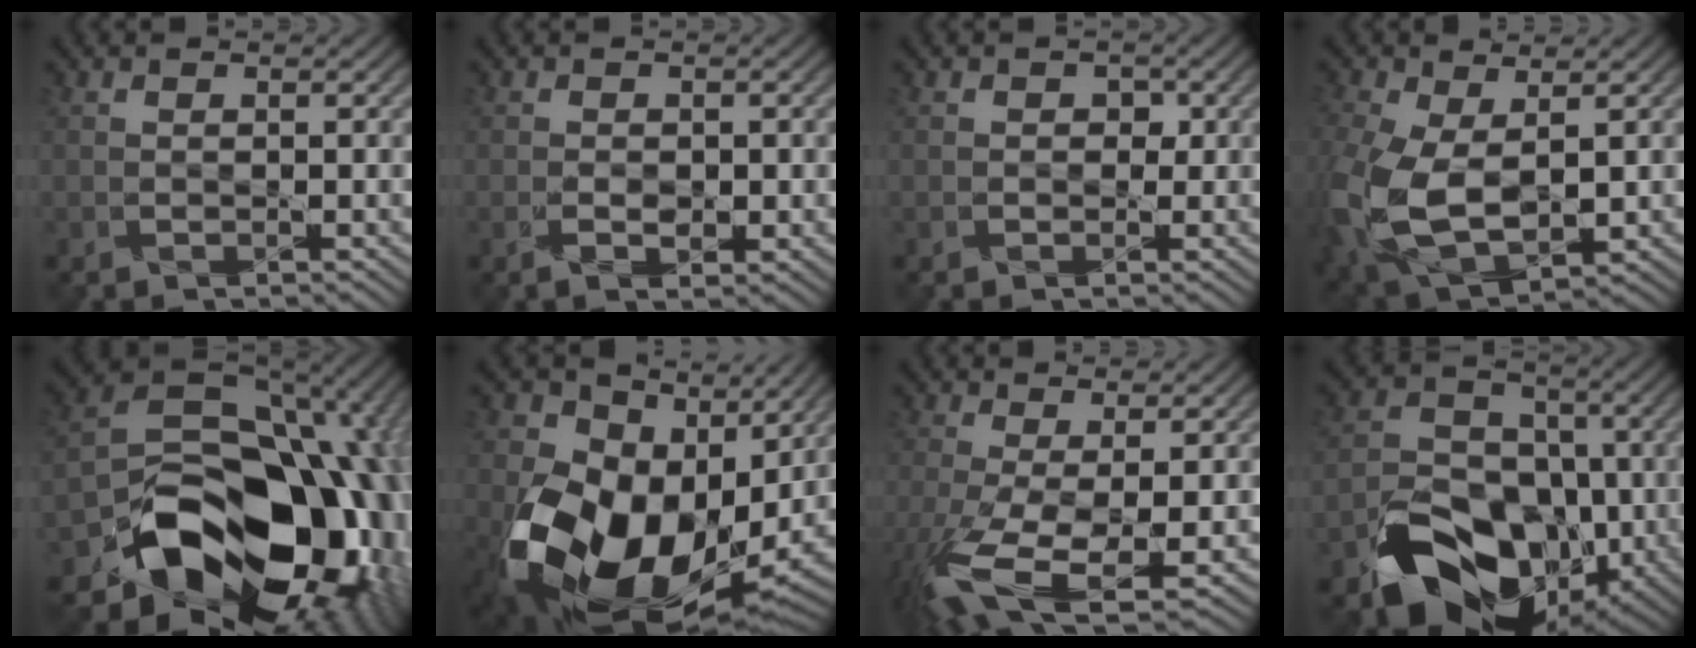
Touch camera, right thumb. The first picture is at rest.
{"total": 1.8, "force": [-0.4, 0.9, 1.4], "torque": [-0.032, -0.004, -0.005]}
{"total": 1.0, "force": [-0.2, 0.9, 0.4], "torque": [-0.006, -0.004, -0.007]}
{"total": 12.8, "force": [-0.8, 8.1, 9.8], "torque": [-0.286, -0.036, 0.011]}
{"total": 18.6, "force": [-7.2, 13.0, 11.2], "torque": [-0.160, -0.040, -0.107]}
{"total": 17.7, "force": [-0.6, 12.9, 12.1], "torque": [-0.254, -0.056, 0.014]}
{"total": 10.1, "force": [-3.3, 3.8, 8.8], "torque": [-0.217, -0.028, -0.055]}
{"total": 13.8, "force": [-6.2, 9.3, 8.1], "torque": [-0.137, -0.025, -0.116]}